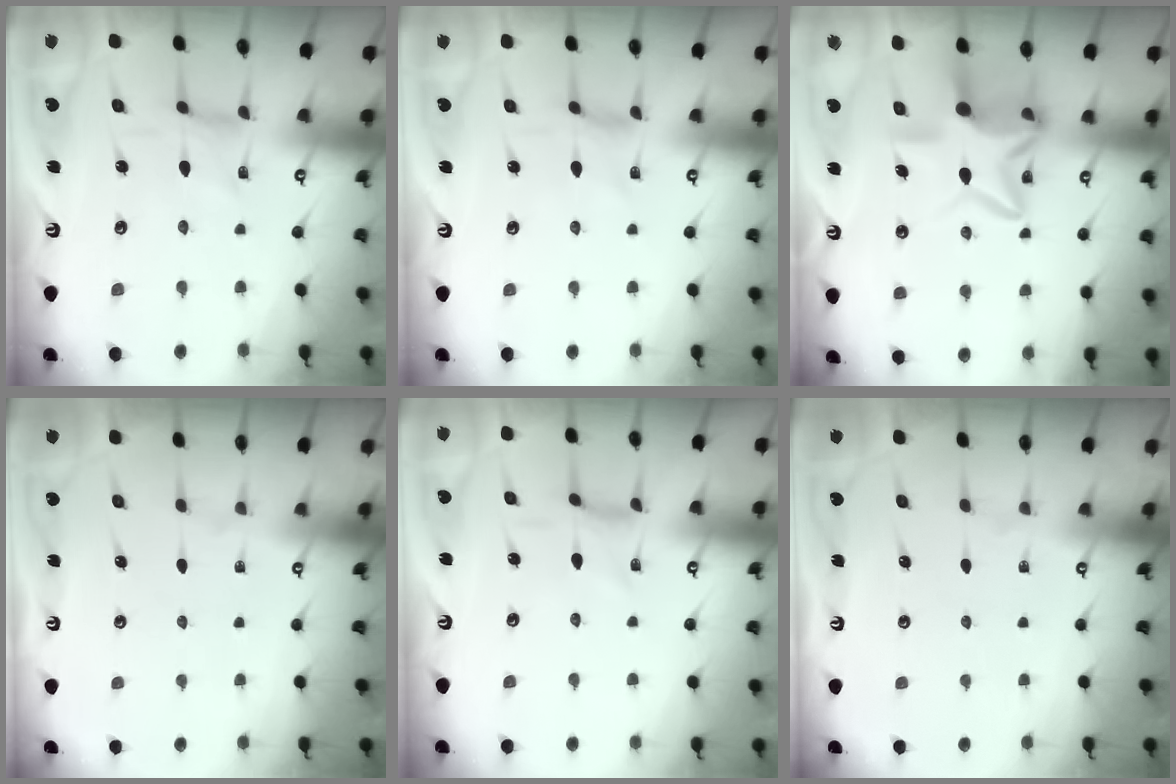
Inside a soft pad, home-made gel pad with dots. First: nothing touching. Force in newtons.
{"total": 0.6, "press": 0.6, "slide": 0.2}
{"total": 12.4, "press": 12.3, "slide": 1.1}
{"total": 0.0}
{"total": 0.8, "press": 0.7, "slide": 0.3}
{"total": 0.0}